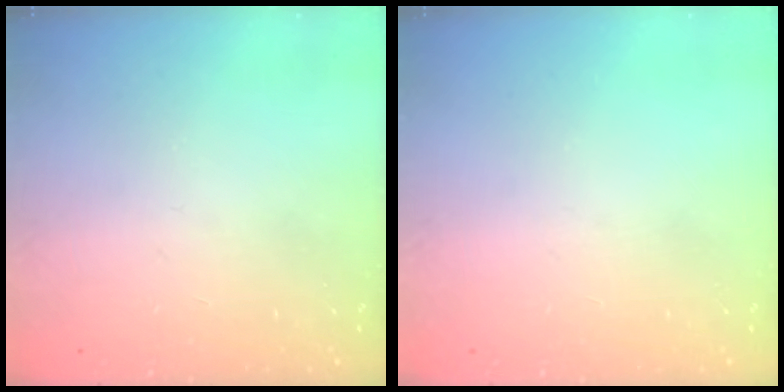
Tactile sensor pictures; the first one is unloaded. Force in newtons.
{"total": 0.0}